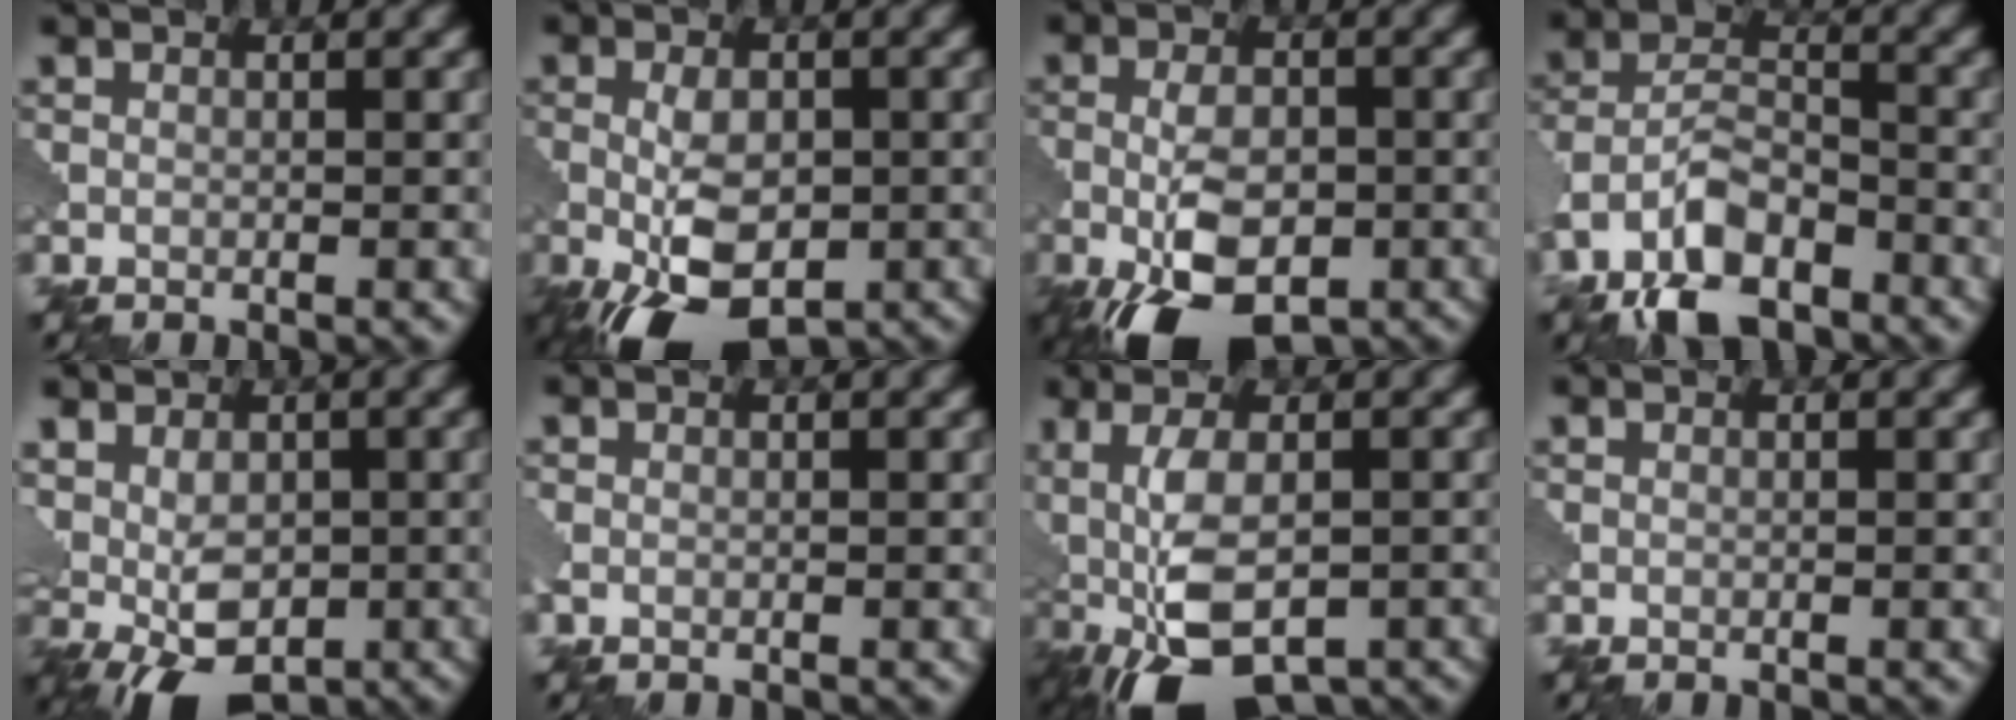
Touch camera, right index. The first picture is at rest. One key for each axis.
{"total": 8.0, "fx": -2.8, "fy": 4.0, "fz": 6.4, "tx": -0.122, "ty": -0.012, "tz": -0.048}
{"total": 8.8, "fx": -3.6, "fy": 4.3, "fz": 6.7, "tx": -0.128, "ty": -0.014, "tz": -0.066}
{"total": 8.2, "fx": -5.1, "fy": 4.0, "fz": 5.0, "tx": -0.096, "ty": 0.001, "tz": -0.104}
{"total": 6.9, "fx": -0.3, "fy": 4.9, "fz": 4.9, "tx": -0.085, "ty": 0.002, "tz": -0.008}
{"total": 0.9, "fx": -0.1, "fy": 0.7, "fz": 0.5, "tx": -0.017, "ty": -0.002, "tz": -0.005}
{"total": 10.4, "fx": -3.0, "fy": 4.6, "fz": 8.9, "tx": -0.165, "ty": -0.007, "tz": -0.046}
{"total": 0.0}